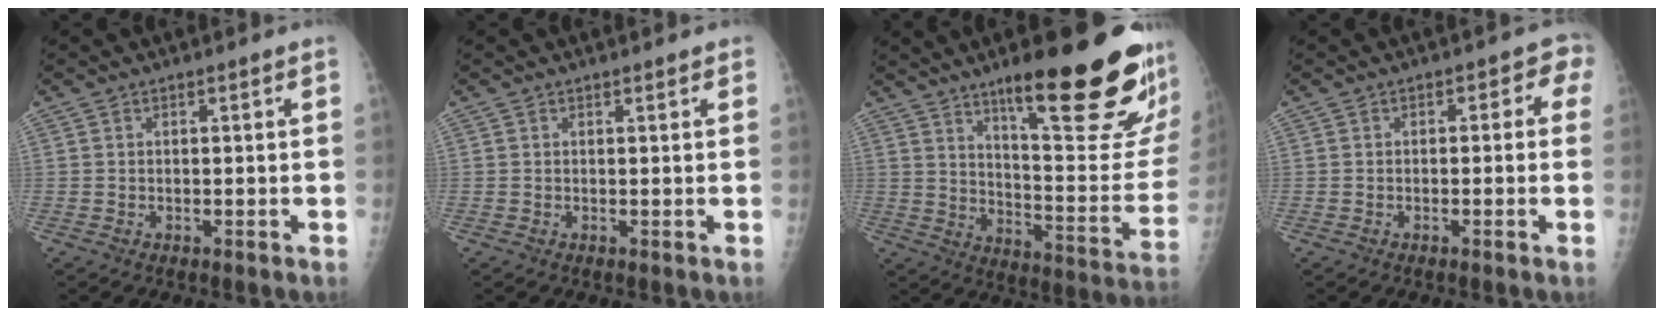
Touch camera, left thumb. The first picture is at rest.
{"total": 0.7, "force": [0.4, 0.4, 0.4], "torque": [-0.004, -0.001, 0.002]}
{"total": 27.2, "force": [16.3, 5.7, 21.0], "torque": [-0.248, -0.083, 0.247]}
{"total": 3.3, "force": [-0.2, 2.2, 2.4], "torque": [0.002, 0.020, -0.017]}